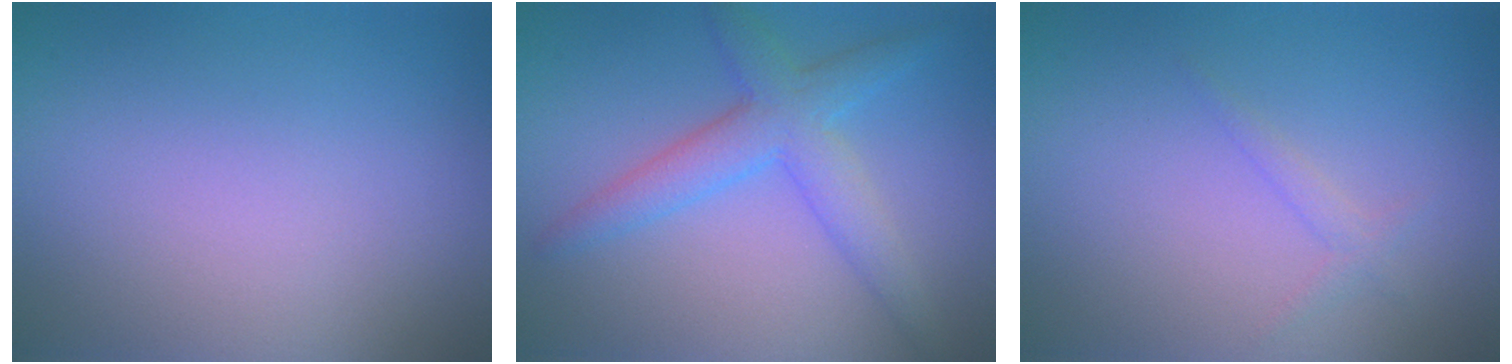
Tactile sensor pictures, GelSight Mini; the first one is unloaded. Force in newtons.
{"total": 4.4, "press": 4.4, "slide": 0.0}
{"total": 1.1, "press": 1.1, "slide": 0.1}